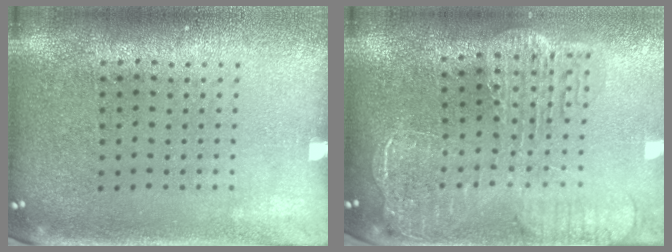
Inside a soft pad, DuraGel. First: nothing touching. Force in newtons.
{"total": 2.7, "press": 2.3, "slide": 1.4}